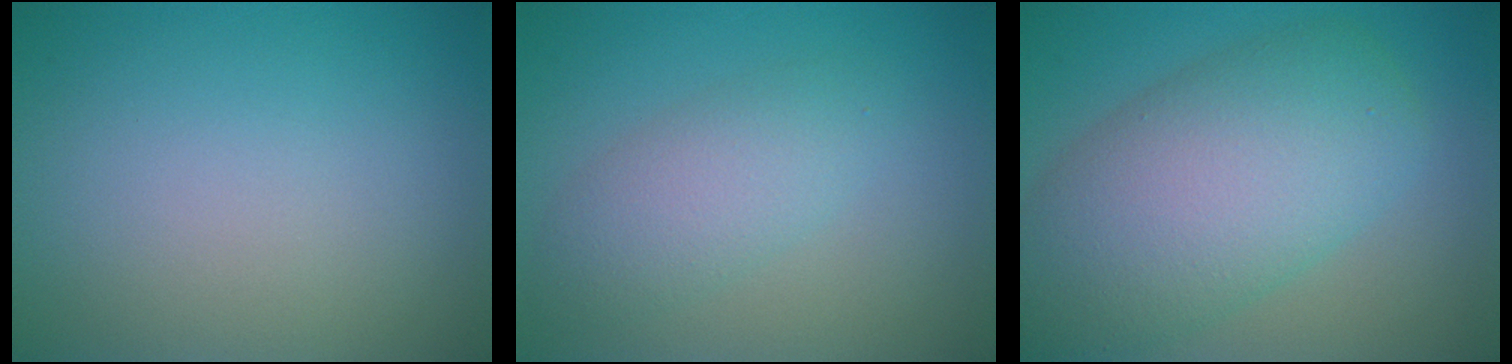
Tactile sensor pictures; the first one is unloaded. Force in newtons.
{"total": 3.4, "press": 3.4, "slide": 0.2}
{"total": 9.5, "press": 9.5, "slide": 0.1}